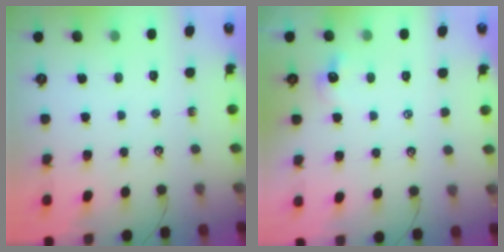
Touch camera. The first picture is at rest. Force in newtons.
{"total": 0.7, "press": 0.5, "slide": 0.4}